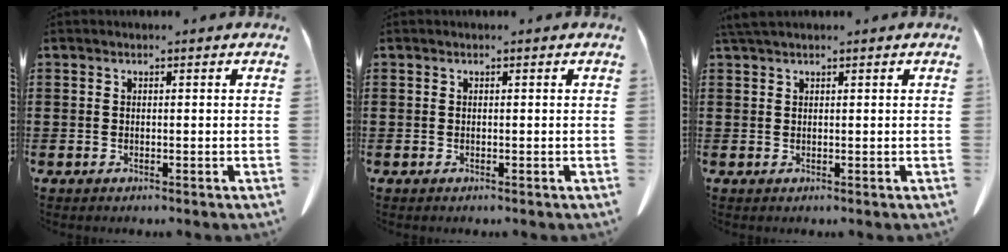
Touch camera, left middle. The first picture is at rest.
{"total": 0.0}
{"total": 1.4, "force": [1.1, 0.1, 0.7], "torque": [-0.017, 0.000, 0.022]}